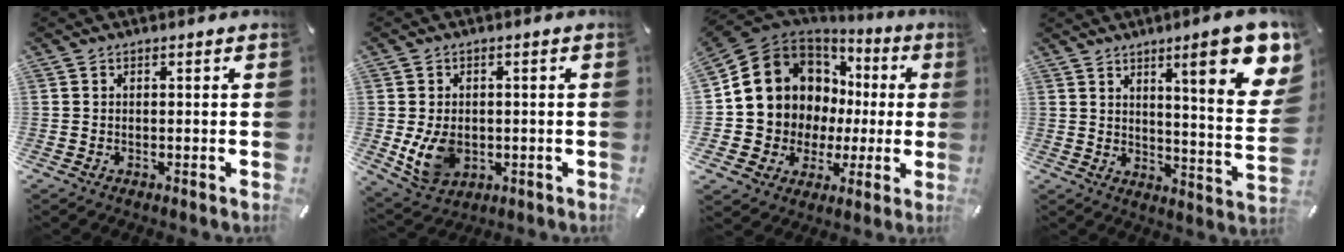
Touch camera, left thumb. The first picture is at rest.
{"total": 8.4, "force": [-0.9, 6.6, 5.1], "torque": [-0.102, -0.002, -0.016]}
{"total": 13.1, "force": [3.4, 12.1, 3.6], "torque": [-0.065, -0.046, 0.084]}
{"total": 17.2, "force": [8.9, 3.6, 14.2], "torque": [-0.193, -0.059, 0.128]}